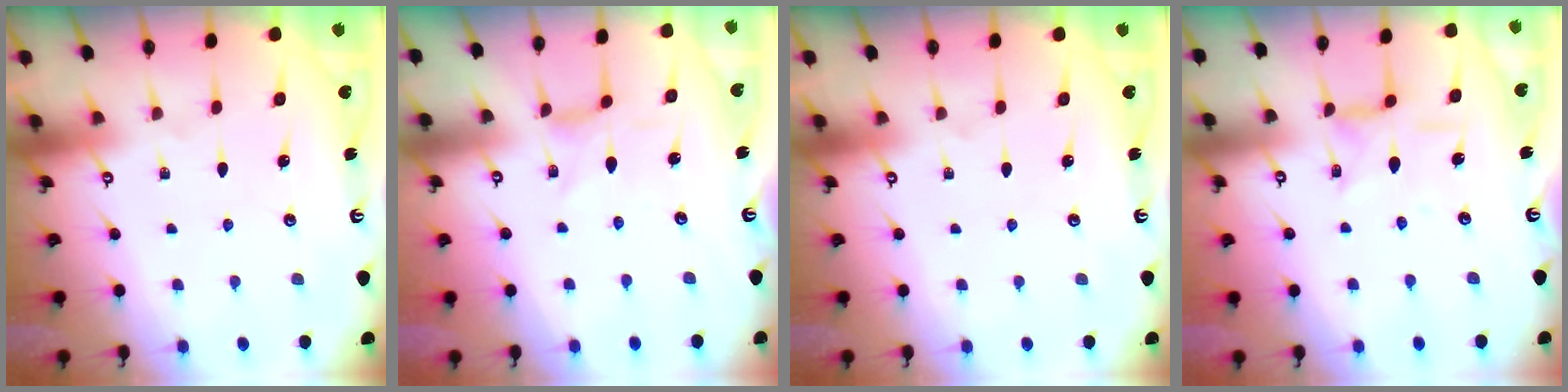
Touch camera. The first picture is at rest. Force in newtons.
{"total": 0.8, "press": 0.8, "slide": 0.2}
{"total": 0.0}
{"total": 5.1, "press": 5.1, "slide": 0.3}